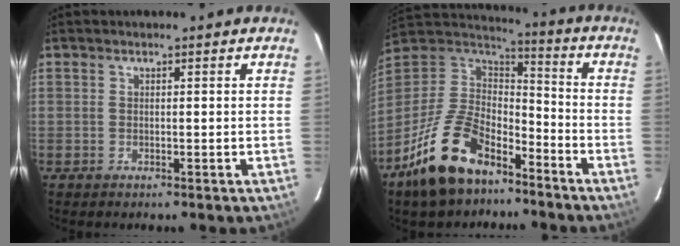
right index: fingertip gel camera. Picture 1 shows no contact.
{"total": 19.6, "force": [-12.2, 10.2, 11.5], "torque": [-0.248, 0.004, -0.213]}